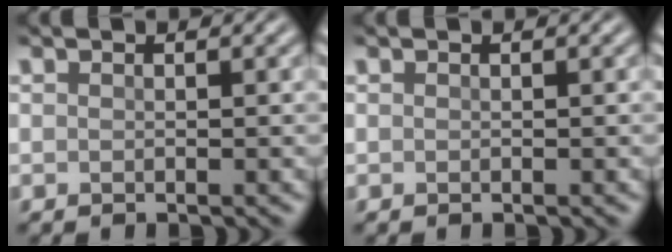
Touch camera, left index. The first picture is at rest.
{"total": 0.0}